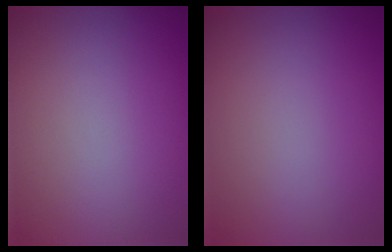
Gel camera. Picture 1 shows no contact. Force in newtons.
{"total": 0.0}